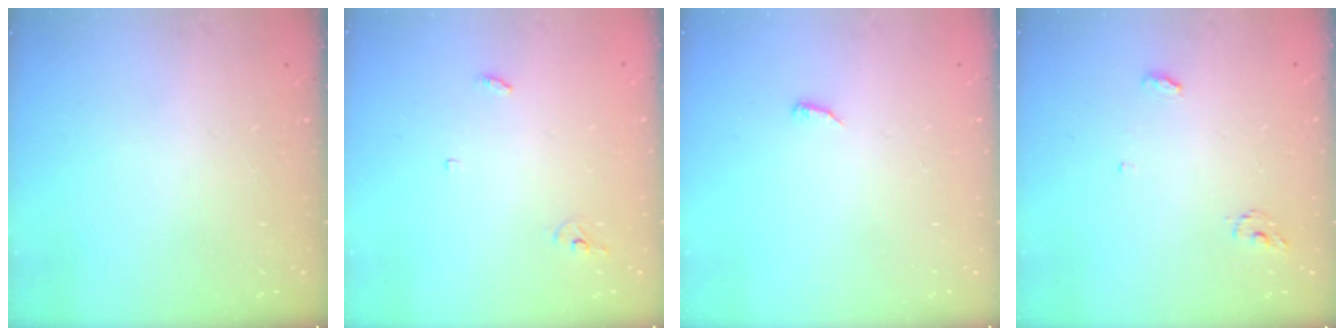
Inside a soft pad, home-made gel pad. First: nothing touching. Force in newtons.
{"total": 2.9, "press": 2.9, "slide": 0.2}
{"total": 4.3, "press": 4.2, "slide": 0.6}
{"total": 3.6, "press": 3.5, "slide": 0.3}